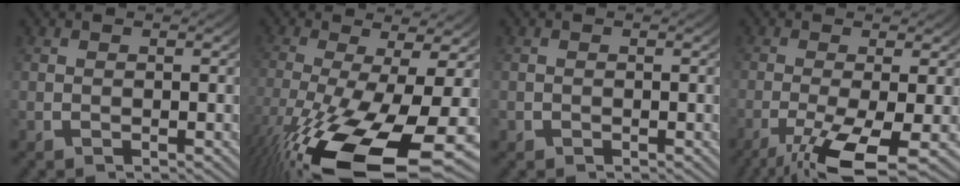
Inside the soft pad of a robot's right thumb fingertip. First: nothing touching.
{"total": 13.5, "force": [-4.4, 6.4, 11.1], "torque": [-0.211, -0.052, -0.035]}
{"total": 0.7, "force": [-0.2, 0.7, 0.0], "torque": [-0.002, -0.004, -0.001]}
{"total": 7.4, "force": [-3.3, 2.8, 6.0], "torque": [-0.120, -0.033, -0.038]}